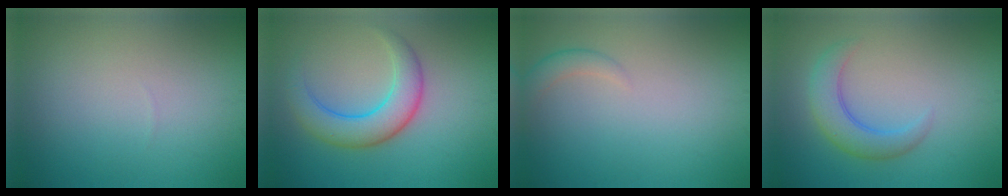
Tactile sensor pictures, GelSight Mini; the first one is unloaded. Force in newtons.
{"total": 5.2, "press": 5.2, "slide": 0.1}
{"total": 1.5, "press": 1.5, "slide": 0.1}
{"total": 3.7, "press": 3.7, "slide": 0.1}